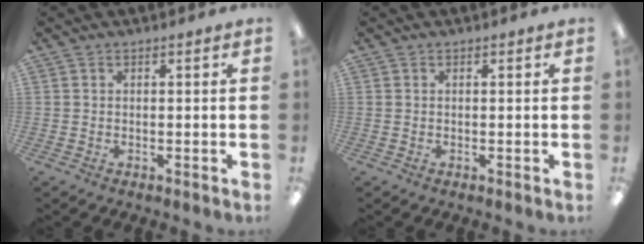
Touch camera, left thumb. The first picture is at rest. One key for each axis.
{"total": 0.0}